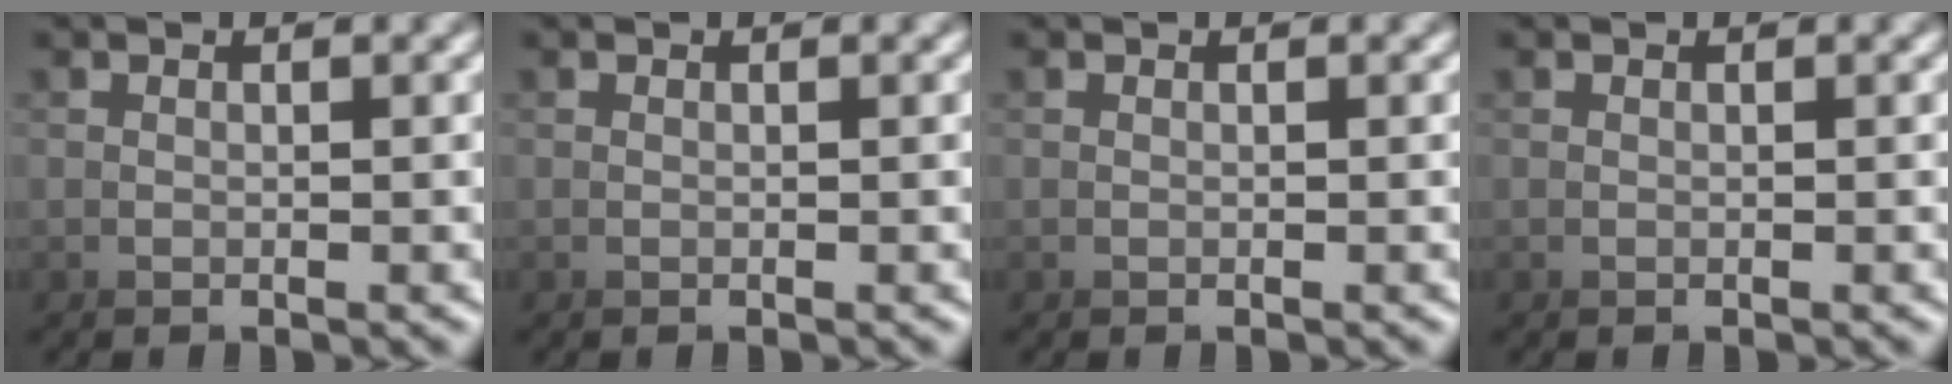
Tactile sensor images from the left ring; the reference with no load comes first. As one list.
[{"total": 0.0}, {"total": 0.0}, {"total": 0.0}]